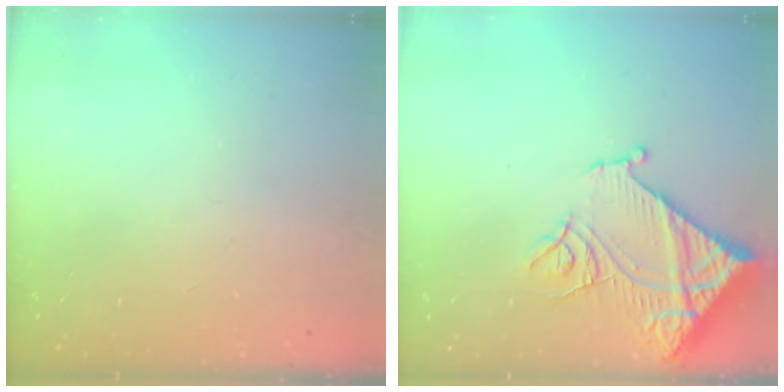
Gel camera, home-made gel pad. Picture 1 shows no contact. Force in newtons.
{"total": 16.9, "press": 16.9, "slide": 1.6}